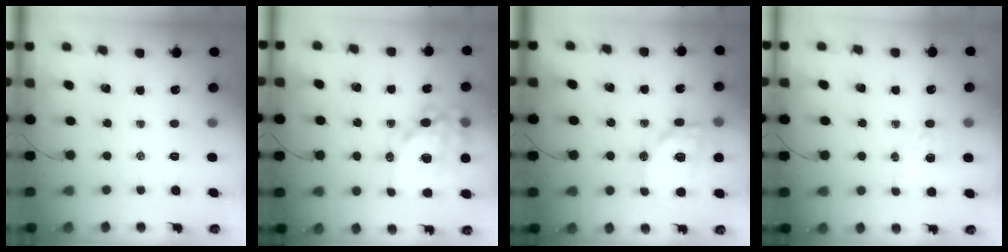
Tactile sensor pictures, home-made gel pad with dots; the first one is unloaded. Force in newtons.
{"total": 19.0, "press": 18.6, "slide": 3.8}
{"total": 15.5, "press": 15.2, "slide": 3.1}
{"total": 4.2, "press": 4.0, "slide": 1.2}